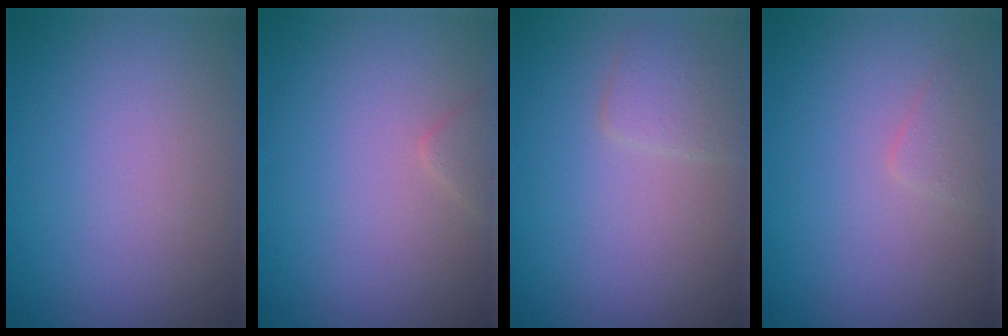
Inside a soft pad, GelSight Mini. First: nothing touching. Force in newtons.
{"total": 0.9, "press": 0.9, "slide": 0.1}
{"total": 1.8, "press": 1.8, "slide": 0.0}
{"total": 1.1, "press": 1.1, "slide": 0.0}